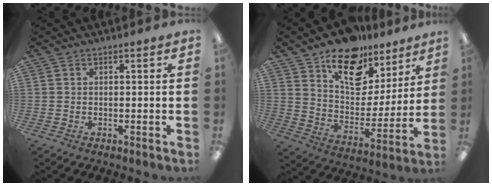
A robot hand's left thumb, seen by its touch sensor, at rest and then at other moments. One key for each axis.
{"total": 16.6, "fx": 12.0, "fy": 9.1, "fz": 6.9, "tx": -0.114, "ty": -0.081, "tz": 0.216}